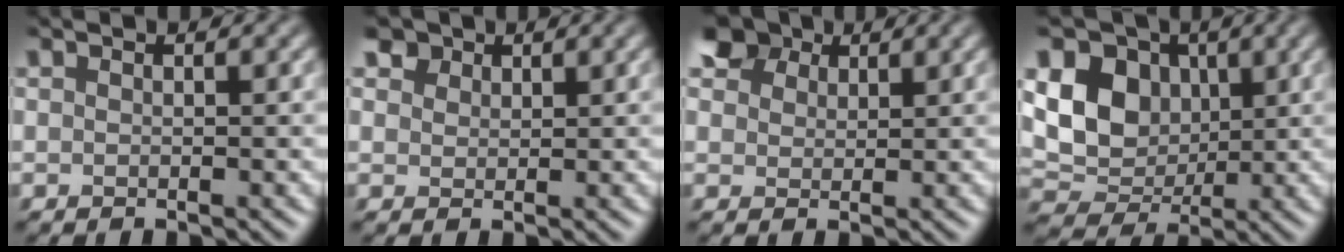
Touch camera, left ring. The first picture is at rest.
{"total": 2.9, "force": [1.8, 2.0, 1.1], "torque": [-0.033, -0.009, 0.036]}
{"total": 5.2, "force": [3.4, 3.2, 2.3], "torque": [-0.065, -0.003, 0.058]}
{"total": 8.5, "force": [1.0, 6.6, 5.3], "torque": [-0.098, -0.004, 0.002]}